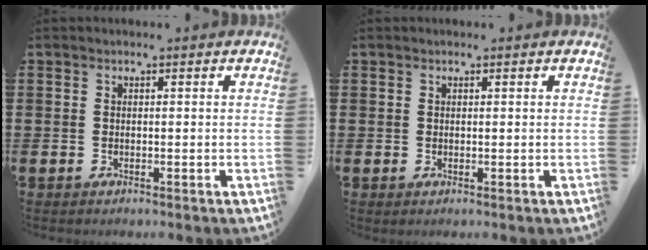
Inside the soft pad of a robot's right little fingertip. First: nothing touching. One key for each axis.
{"total": 0.0}